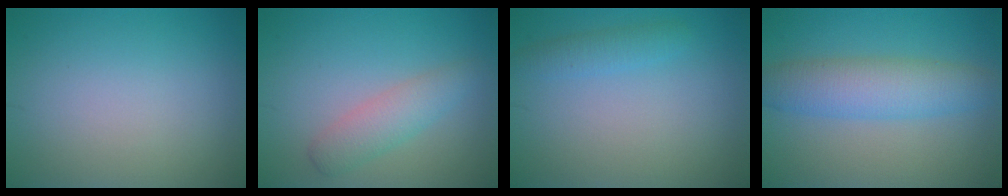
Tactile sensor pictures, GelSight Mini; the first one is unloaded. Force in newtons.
{"total": 2.8, "press": 2.8, "slide": 0.1}
{"total": 1.6, "press": 1.6, "slide": 0.0}
{"total": 5.1, "press": 5.1, "slide": 0.2}